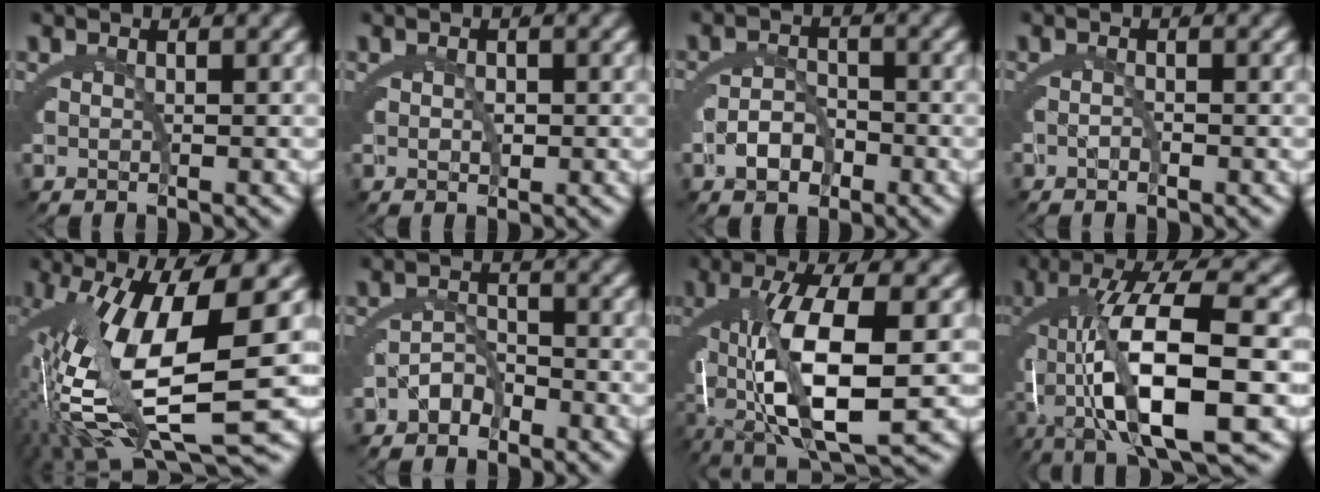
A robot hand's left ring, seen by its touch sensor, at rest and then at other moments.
{"total": 0.6, "force": [-0.1, 0.1, 0.6], "torque": [-0.012, -0.014, 0.006]}
{"total": 2.7, "force": [-1.5, 1.6, 1.6], "torque": [-0.017, -0.006, -0.025]}
{"total": 0.8, "force": [-0.7, -0.2, 0.4], "torque": [-0.009, -0.007, -0.012]}
{"total": 13.6, "force": [-2.3, 5.6, 12.2], "torque": [-0.238, -0.034, -0.006]}
{"total": 2.2, "force": [-1.8, 0.9, 1.0], "torque": [-0.015, -0.009, -0.032]}
{"total": 12.1, "force": [-2.2, 5.1, 10.7], "torque": [-0.226, -0.037, -0.003]}
{"total": 12.6, "force": [-2.4, 4.4, 11.6], "torque": [-0.220, -0.018, -0.016]}